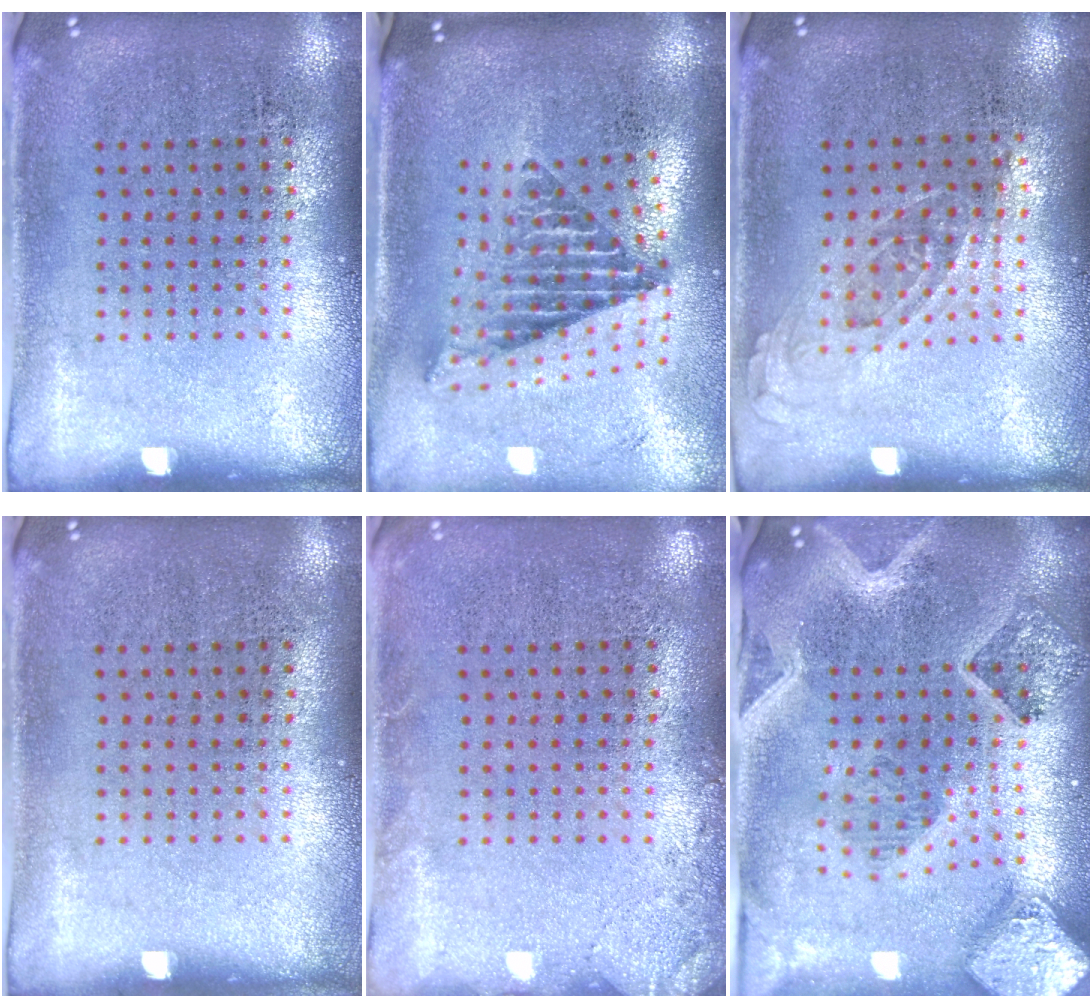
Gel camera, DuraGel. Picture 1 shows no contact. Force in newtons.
{"total": 2.4, "press": 1.6, "slide": 1.9}
{"total": 0.8, "press": 0.8, "slide": 0.3}
{"total": 0.0}
{"total": 1.4, "press": 1.4, "slide": 0.3}
{"total": 3.0, "press": 2.6, "slide": 1.6}